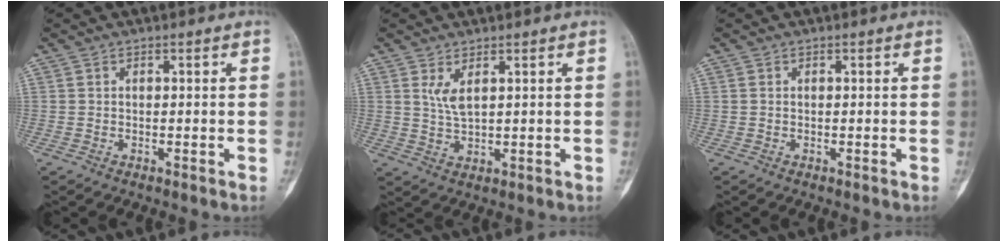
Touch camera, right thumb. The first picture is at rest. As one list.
[{"total": 3.1, "force": [1.2, 1.6, 2.4], "torque": [-0.041, -0.013, 0.029]}, {"total": 0.0}]